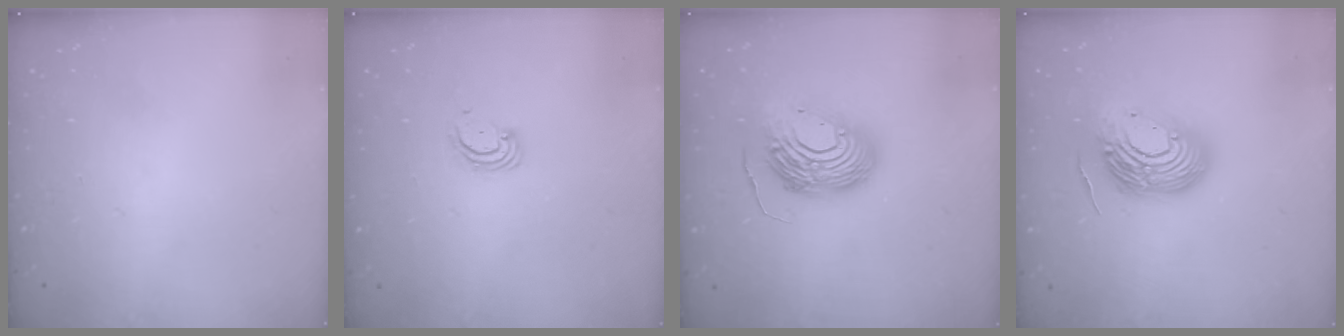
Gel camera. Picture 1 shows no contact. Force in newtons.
{"total": 3.8, "press": 3.8, "slide": 0.4}
{"total": 14.7, "press": 14.7, "slide": 1.3}
{"total": 17.3, "press": 17.3, "slide": 1.4}